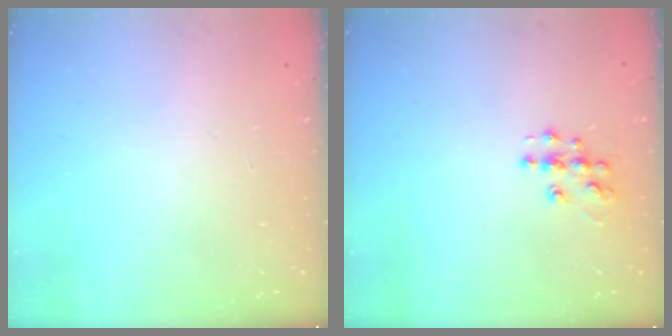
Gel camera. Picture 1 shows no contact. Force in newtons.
{"total": 7.9, "press": 7.9, "slide": 0.3}